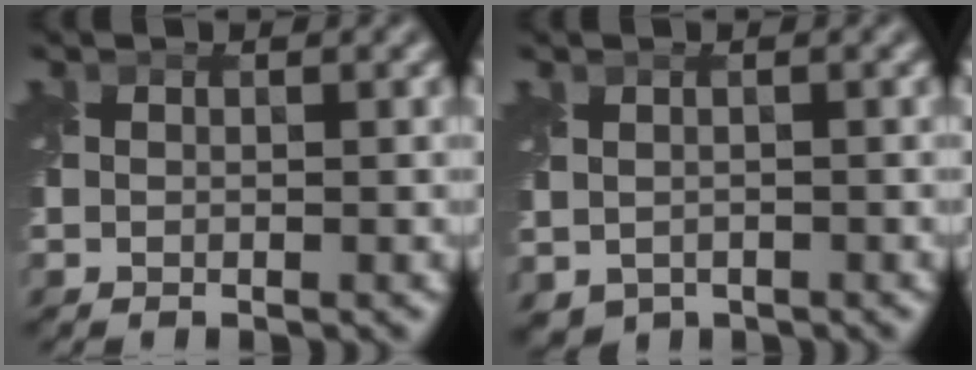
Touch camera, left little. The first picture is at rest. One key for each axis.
{"total": 1.6, "fx": -0.6, "fy": 1.3, "fz": 0.7, "tx": -0.019, "ty": -0.010, "tz": -0.008}